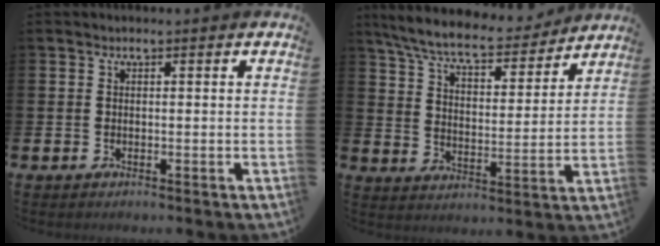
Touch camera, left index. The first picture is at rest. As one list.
[{"total": 7.9, "force": [7.4, 1.1, 2.7], "torque": [-0.087, -0.047, 0.127]}]